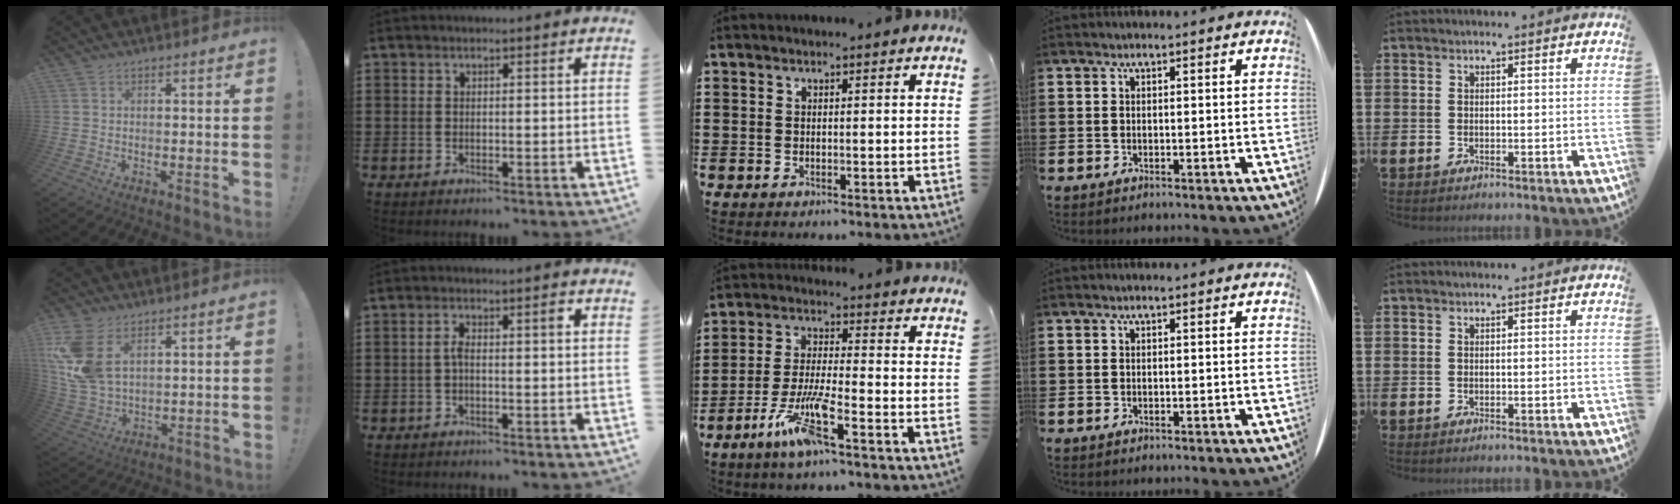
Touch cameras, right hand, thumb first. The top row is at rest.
{"thumb": {"total": 12.6, "force": [5.4, 7.5, 8.6], "torque": [-0.178, -0.027, 0.107]}, "index": {"total": 2.8, "force": [-0.3, 0.7, 2.7], "torque": [-0.058, 0.001, -0.011]}, "middle": {"total": 8.2, "force": [-5.1, 1.0, 6.4], "torque": [-0.141, -0.009, -0.098]}}